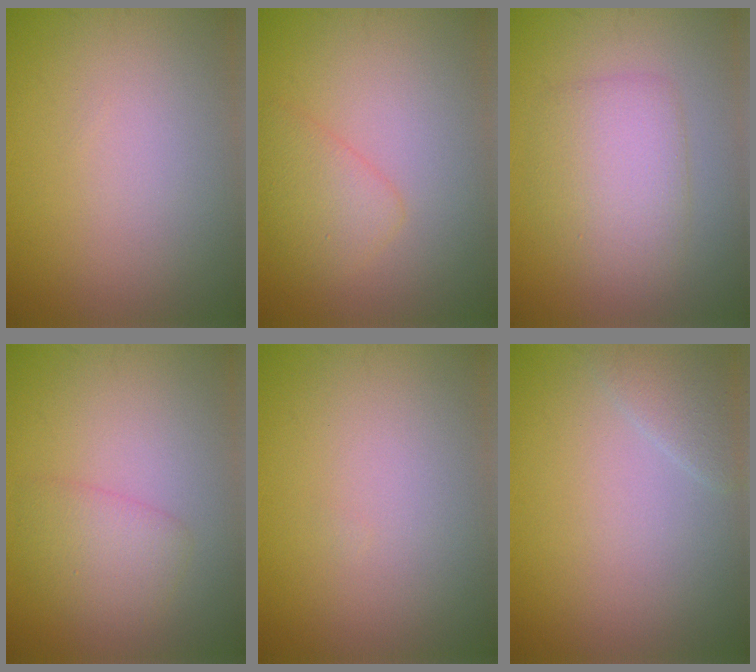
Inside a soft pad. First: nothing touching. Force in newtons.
{"total": 2.6, "press": 2.6, "slide": 0.0}
{"total": 4.0, "press": 4.0, "slide": 0.1}
{"total": 2.6, "press": 2.6, "slide": 0.1}
{"total": 0.0}
{"total": 1.6, "press": 1.6, "slide": 0.1}